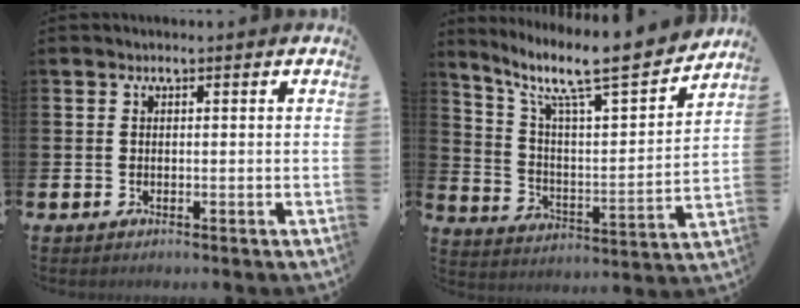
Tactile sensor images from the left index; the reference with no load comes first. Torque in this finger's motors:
{"motor_torque": [0.98, -1.16, 0.68, 0.21]}